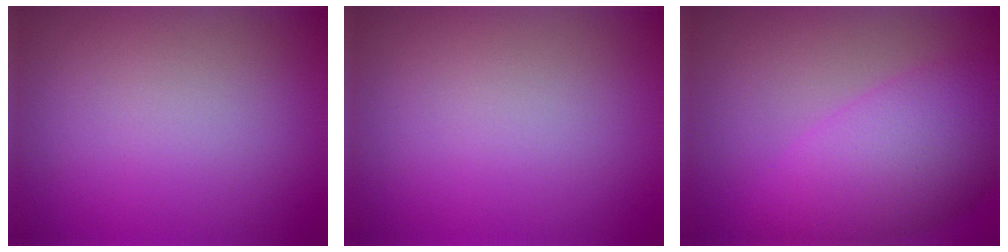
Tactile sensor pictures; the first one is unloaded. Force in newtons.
{"total": 0.0}
{"total": 7.8, "press": 7.7, "slide": 0.3}